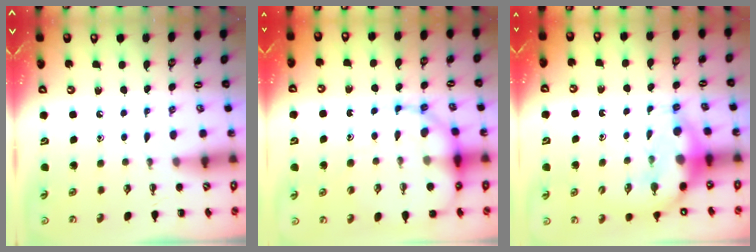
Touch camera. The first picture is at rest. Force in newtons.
{"total": 13.3, "press": 12.9, "slide": 3.3}
{"total": 8.7, "press": 8.5, "slide": 1.9}